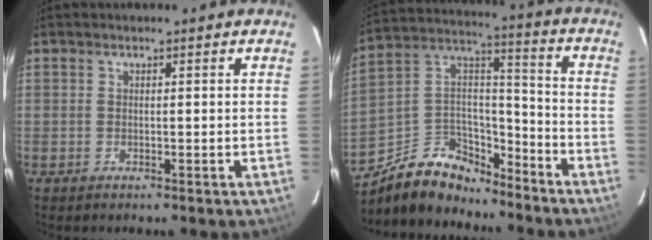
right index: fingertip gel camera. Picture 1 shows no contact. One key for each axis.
{"total": 15.6, "fx": -11.9, "fy": 8.0, "fz": 6.2, "tx": -0.144, "ty": 0.052, "tz": -0.197}